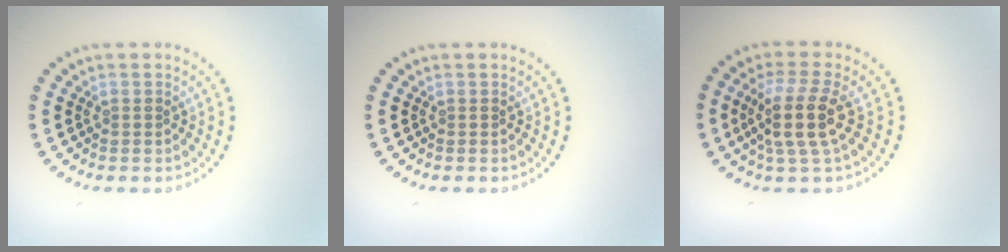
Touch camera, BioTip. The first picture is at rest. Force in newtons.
{"total": 0.0}
{"total": 4.0, "press": 3.4, "slide": 2.2}